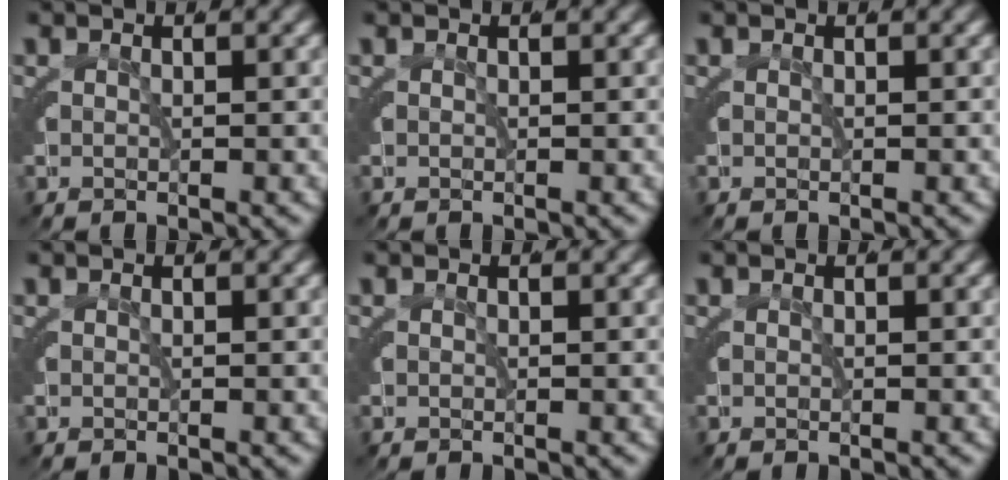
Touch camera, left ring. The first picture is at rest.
{"total": 0.0}
{"total": 0.0}
{"total": 0.0}
{"total": 0.0}
{"total": 0.0}